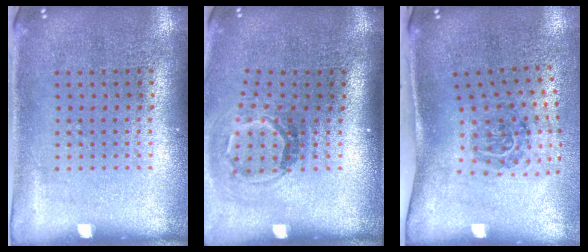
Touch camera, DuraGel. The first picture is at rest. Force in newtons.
{"total": 1.8, "press": 1.2, "slide": 1.4}
{"total": 1.9, "press": 1.2, "slide": 1.4}